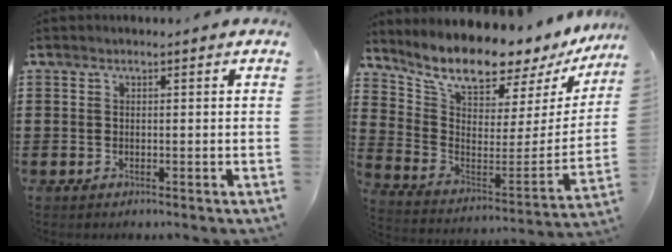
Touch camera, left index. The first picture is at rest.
{"total": 9.3, "force": [8.4, 1.7, 3.6], "torque": [-0.094, -0.080, 0.137]}